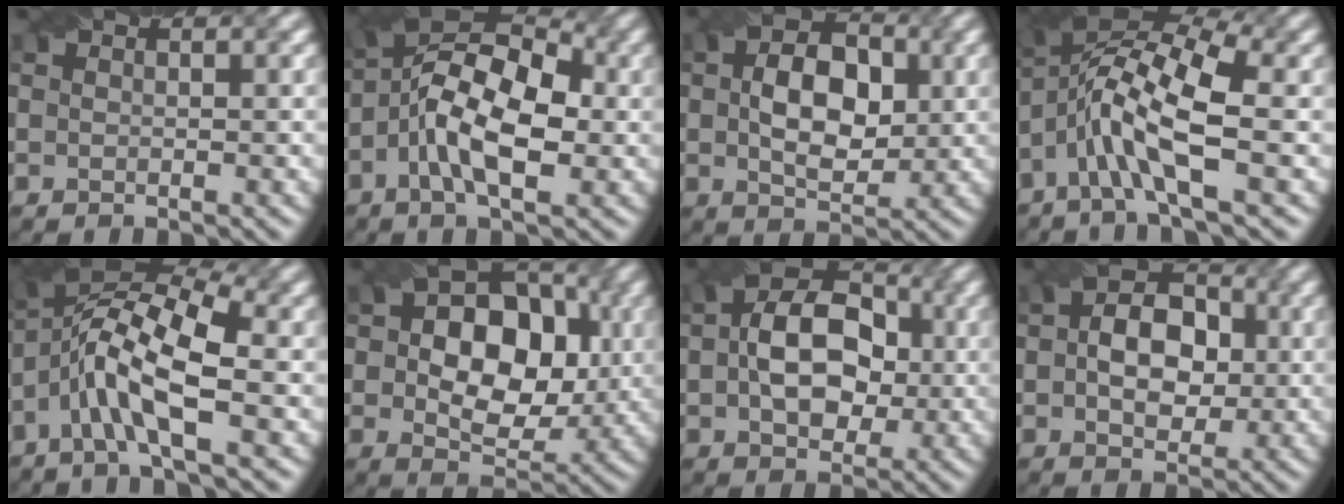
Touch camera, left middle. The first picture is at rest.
{"total": 9.5, "force": [-1.2, 4.2, 8.4], "torque": [-0.144, 0.029, -0.034]}
{"total": 6.7, "force": [0.7, 4.2, 5.2], "torque": [-0.084, 0.005, 0.008]}
{"total": 9.2, "force": [-1.4, 2.5, 8.7], "torque": [-0.177, 0.022, -0.040]}
{"total": 8.8, "force": [-1.6, 2.5, 8.2], "torque": [-0.166, 0.022, -0.046]}
{"total": 10.9, "force": [0.8, 7.5, 7.9], "torque": [-0.111, 0.003, 0.010]}
{"total": 8.7, "force": [0.3, 5.7, 6.5], "torque": [-0.112, 0.010, -0.001]}
{"total": 6.4, "force": [0.3, 4.3, 4.7], "torque": [-0.075, 0.008, -0.003]}